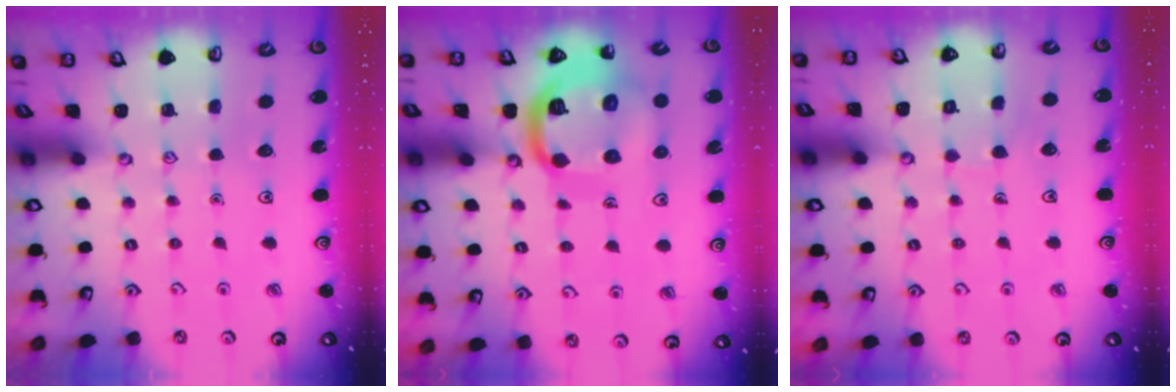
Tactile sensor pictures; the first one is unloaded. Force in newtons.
{"total": 17.4, "press": 17.3, "slide": 1.9}
{"total": 4.4, "press": 4.3, "slide": 0.3}